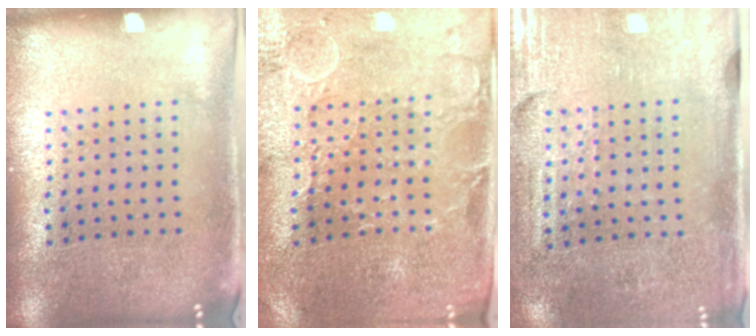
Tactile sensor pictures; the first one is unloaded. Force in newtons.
{"total": 0.7, "press": 0.5, "slide": 0.4}
{"total": 3.4, "press": 3.1, "slide": 1.4}